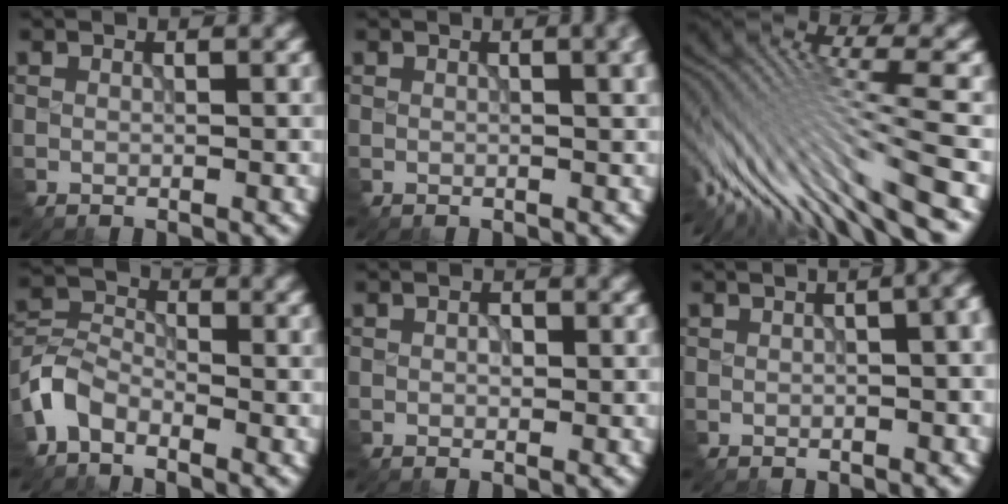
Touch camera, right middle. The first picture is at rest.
{"total": 4.3, "force": [1.1, 2.0, 3.6], "torque": [-0.024, 0.012, 0.013]}
{"total": 12.5, "force": [-5.5, 2.5, 10.9], "torque": [-0.216, 0.021, -0.087]}
{"total": 4.4, "force": [-2.8, 2.7, 2.1], "torque": [-0.048, 0.003, -0.069]}
{"total": 1.0, "force": [0.0, 0.8, 0.6], "torque": [-0.011, 0.001, 0.000]}
{"total": 14.7, "force": [1.1, 7.0, 12.8], "torque": [-0.077, 0.043, -0.007]}